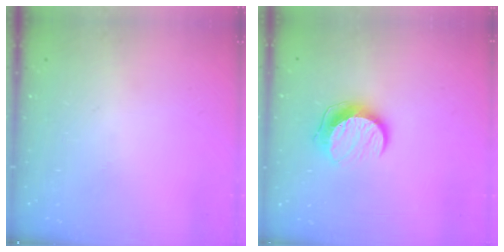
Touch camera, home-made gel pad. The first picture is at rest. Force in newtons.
{"total": 10.2, "press": 10.2, "slide": 0.5}